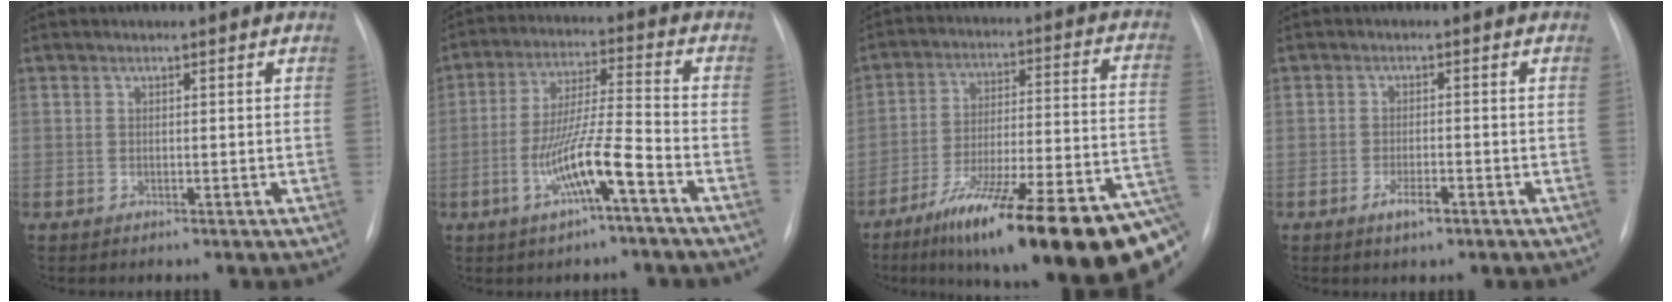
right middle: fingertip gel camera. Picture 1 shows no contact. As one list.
[{"total": 9.8, "force": [-4.3, 0.5, 8.7], "torque": [-0.173, 0.004, -0.080]}, {"total": 27.4, "force": [-16.9, 3.8, 21.3], "torque": [-0.228, 0.002, -0.263]}, {"total": 2.9, "force": [-1.7, 0.8, 2.2], "torque": [-0.042, 0.000, -0.029]}]